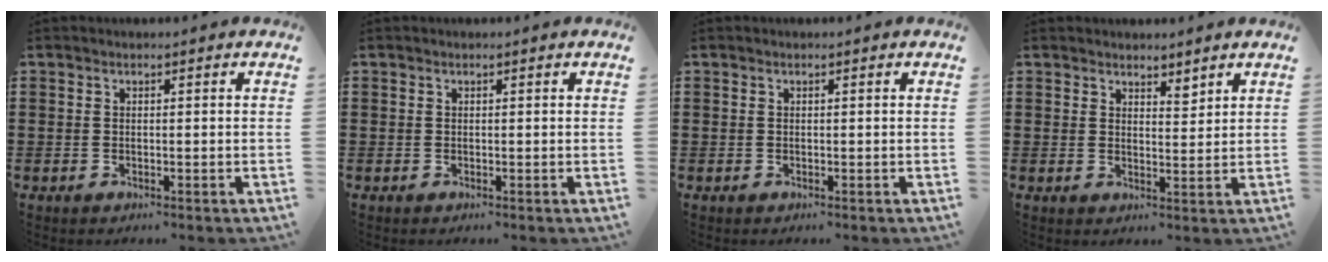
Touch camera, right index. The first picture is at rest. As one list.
[{"total": 0.0}, {"total": 0.0}, {"total": 2.5, "force": [2.4, 0.8, 0.2], "torque": [-0.010, 0.004, 0.046]}]